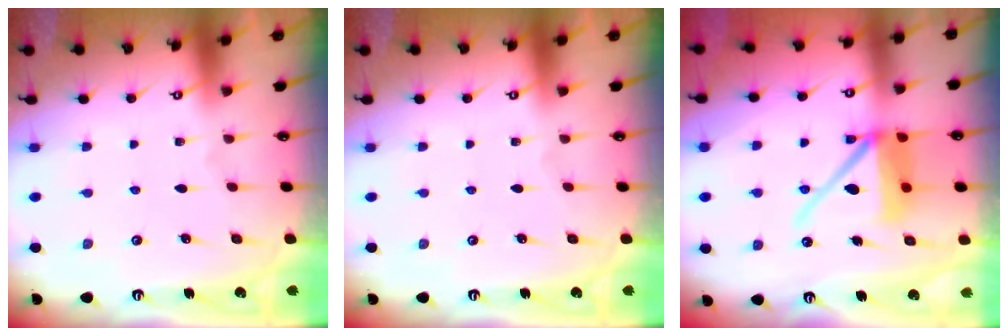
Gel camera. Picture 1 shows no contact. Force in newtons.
{"total": 0.0}
{"total": 13.4, "press": 13.3, "slide": 1.6}